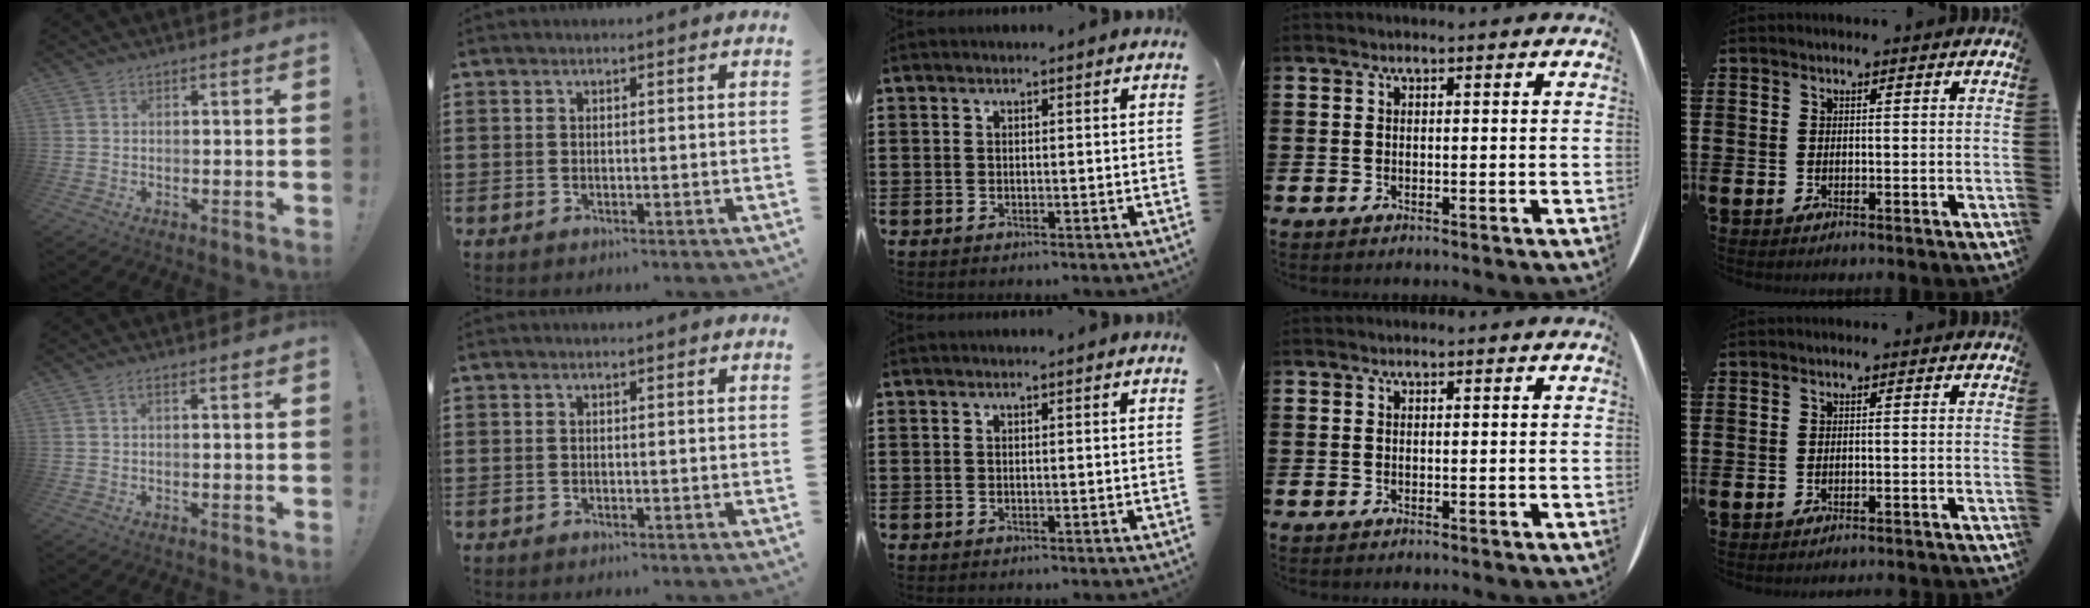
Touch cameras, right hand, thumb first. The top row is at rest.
{"thumb": {"total": 1.3, "force": [-0.2, 0.1, 1.2], "torque": [-0.029, 0.005, -0.004]}, "little": {"total": 0.9, "force": [-0.9, -0.2, -0.1], "torque": [0.000, 0.002, -0.019]}}